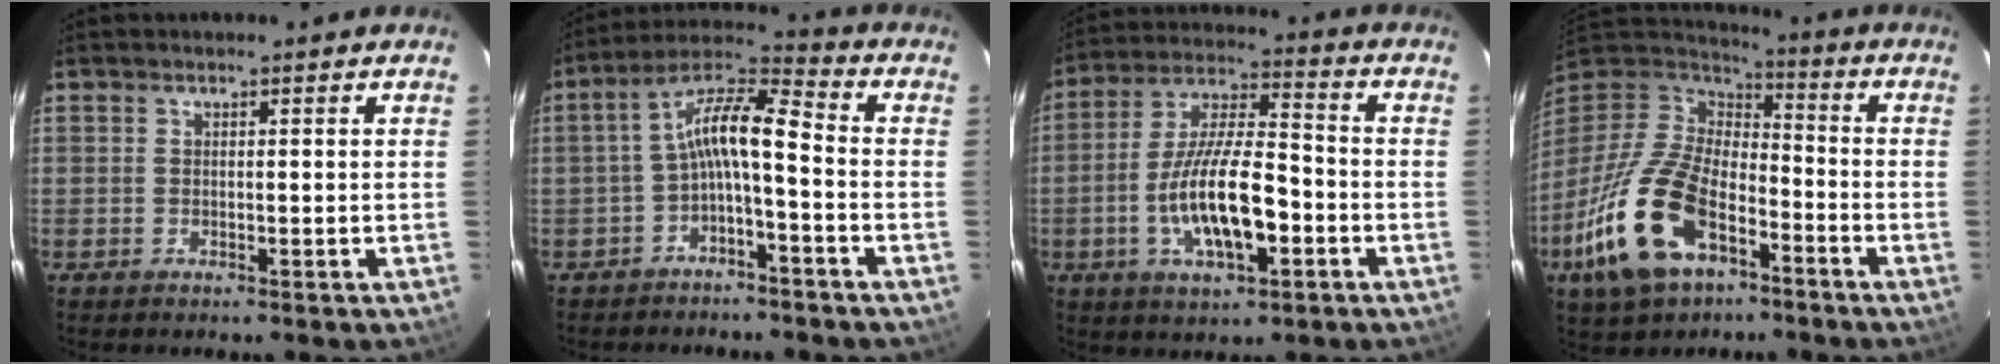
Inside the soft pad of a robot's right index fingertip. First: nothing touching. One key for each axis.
{"total": 8.6, "fx": -2.6, "fy": 2.1, "fz": 7.9, "tx": -0.170, "ty": 0.023, "tz": -0.051}
{"total": 14.9, "fx": -4.6, "fy": 4.9, "fz": 13.3, "tx": -0.261, "ty": 0.000, "tz": -0.079}
{"total": 22.1, "fx": -10.8, "fy": 11.7, "fz": 15.4, "tx": -0.338, "ty": -0.023, "tz": -0.195}